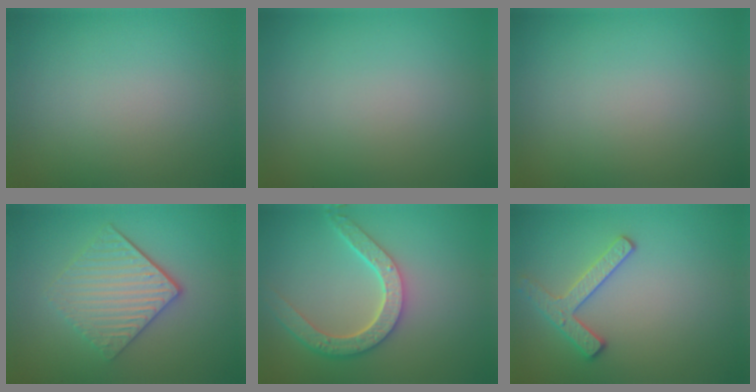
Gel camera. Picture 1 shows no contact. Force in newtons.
{"total": 0.0}
{"total": 0.0}
{"total": 4.8, "press": 3.6, "slide": 3.2}
{"total": 5.0, "press": 4.1, "slide": 3.0}
{"total": 2.5, "press": 2.4, "slide": 0.5}